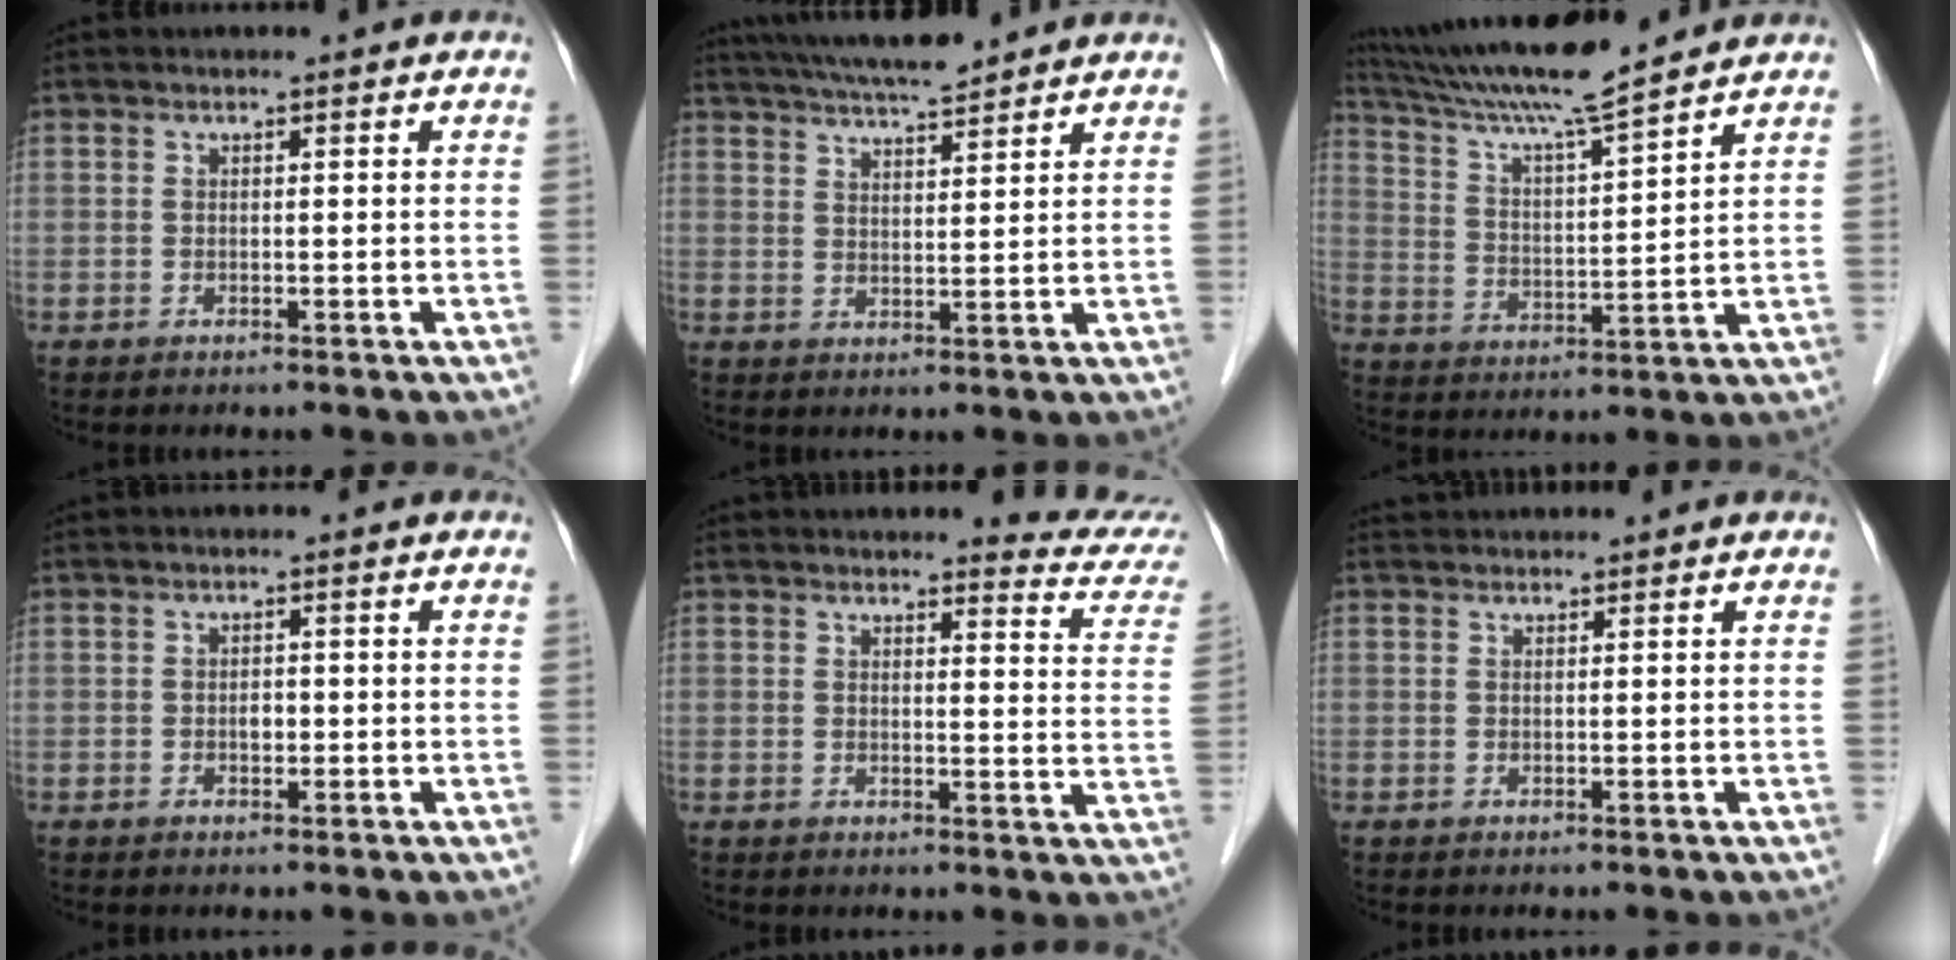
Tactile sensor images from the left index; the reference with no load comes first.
{"total": 10.5, "force": [9.2, 1.0, 4.9], "torque": [-0.085, 0.023, 0.144]}
{"total": 14.5, "force": [12.8, -0.6, 6.8], "torque": [-0.132, 0.016, 0.220]}
{"total": 1.4, "force": [-0.2, 0.7, 1.2], "torque": [-0.021, 0.002, -0.003]}
{"total": 9.5, "force": [9.2, 0.6, 2.1], "torque": [-0.004, -0.054, 0.077]}
{"total": 2.7, "force": [2.5, 0.3, 0.8], "torque": [-0.012, 0.030, 0.044]}